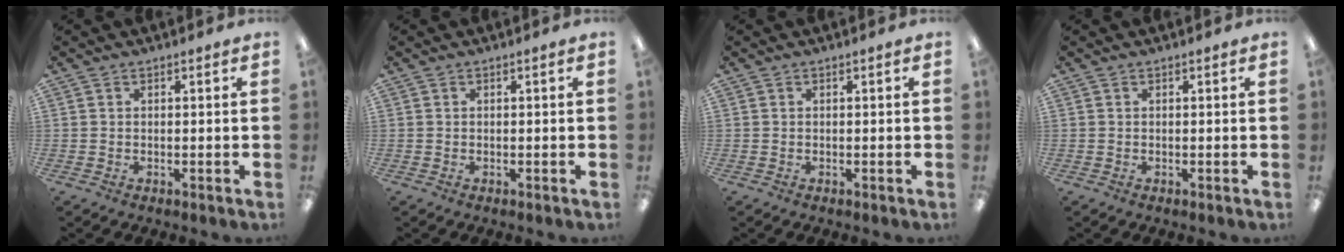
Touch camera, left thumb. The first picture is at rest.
{"total": 0.0}
{"total": 0.0}
{"total": 0.0}